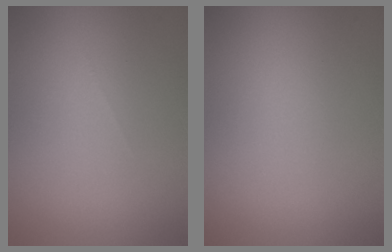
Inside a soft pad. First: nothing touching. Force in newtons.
{"total": 0.0}